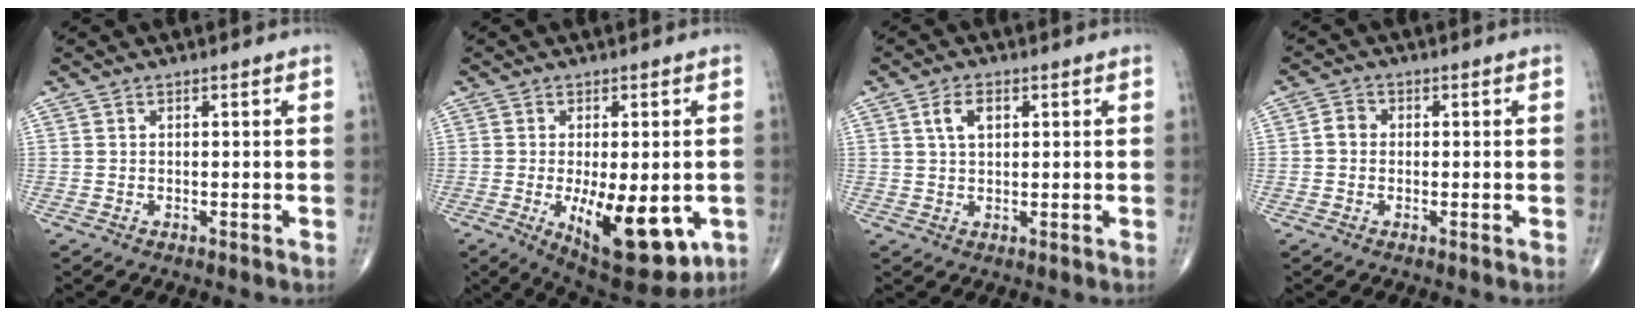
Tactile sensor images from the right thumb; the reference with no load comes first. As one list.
[{"total": 15.8, "force": [-4.2, 6.6, 13.8], "torque": [-0.183, -0.021, -0.041]}, {"total": 4.1, "force": [1.4, 2.3, 3.0], "torque": [-0.052, 0.003, 0.027]}, {"total": 2.5, "force": [-0.1, 2.1, 1.2], "torque": [-0.012, 0.008, -0.008]}]